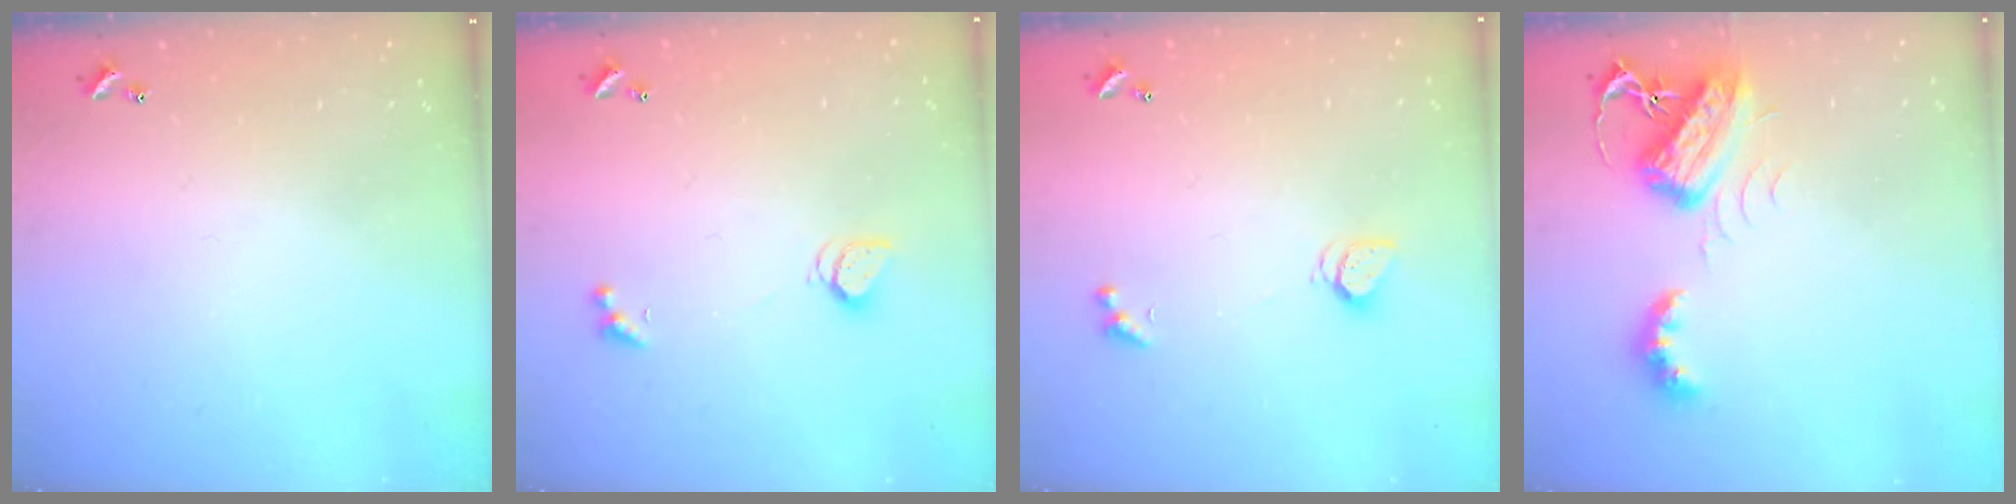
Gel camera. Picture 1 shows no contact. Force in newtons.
{"total": 1.7, "press": 1.7, "slide": 0.4}
{"total": 2.0, "press": 2.0, "slide": 0.3}
{"total": 7.0, "press": 7.0, "slide": 0.1}